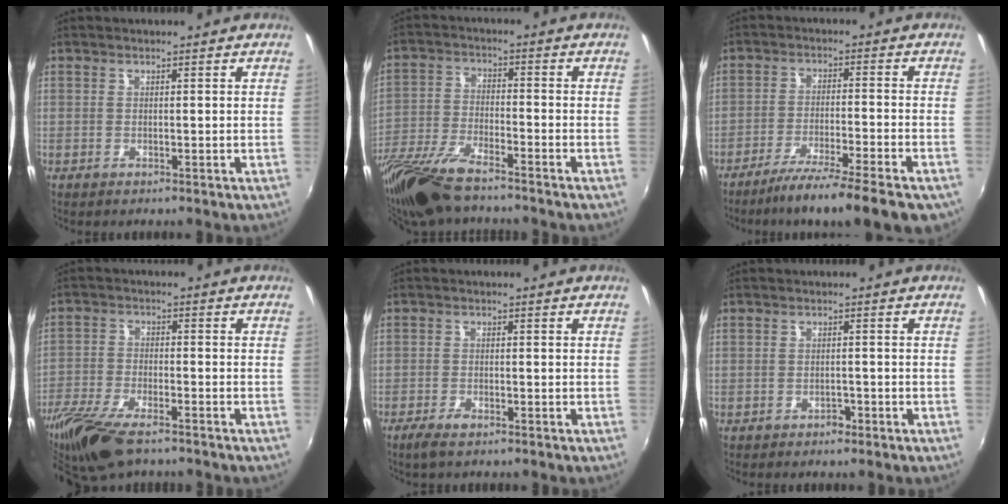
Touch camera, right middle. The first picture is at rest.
{"total": 15.2, "force": [-12.1, 3.3, 8.6], "torque": [-0.190, -0.034, -0.230]}
{"total": 15.1, "force": [-12.0, 1.6, 9.1], "torque": [-0.156, -0.037, -0.185]}
{"total": 13.3, "force": [-10.0, 4.1, 7.8], "torque": [-0.186, -0.036, -0.192]}
{"total": 3.2, "force": [-2.4, 0.7, 2.0], "torque": [-0.053, -0.005, -0.045]}
{"total": 1.5, "force": [-1.2, 0.9, 0.1], "torque": [-0.004, -0.001, -0.017]}